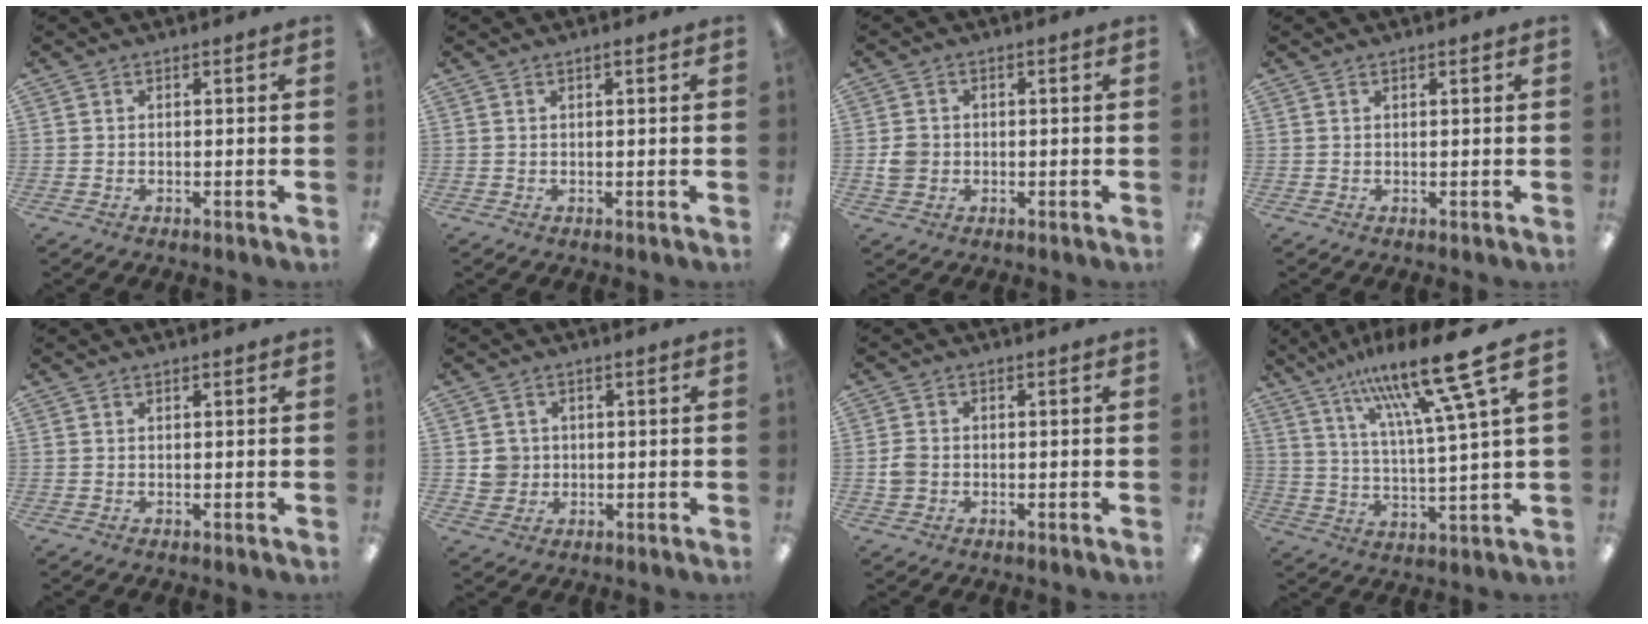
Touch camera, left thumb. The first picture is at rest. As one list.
[{"total": 1.1, "force": [0.6, 0.2, 0.9], "torque": [-0.019, 0.001, 0.010]}, {"total": 3.3, "force": [-0.4, 3.1, 1.2], "torque": [-0.013, 0.001, -0.009]}, {"total": 0.8, "force": [0.6, 0.2, 0.6], "torque": [-0.012, -0.001, 0.010]}, {"total": 0.7, "force": [0.5, 0.1, 0.5], "torque": [-0.010, 0.000, 0.008]}, {"total": 3.9, "force": [0.3, 3.9, 0.5], "torque": [-0.002, 0.002, 0.003]}, {"total": 3.0, "force": [-0.6, 2.6, 1.4], "torque": [-0.024, 0.005, -0.010]}, {"total": 19.5, "force": [12.6, 2.2, 14.7], "torque": [-0.251, -0.069, 0.191]}]